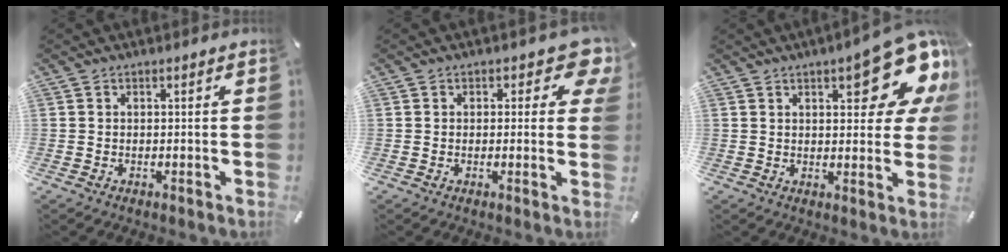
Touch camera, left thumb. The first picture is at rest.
{"total": 6.1, "force": [2.9, 3.4, 4.1], "torque": [-0.038, -0.012, 0.044]}
{"total": 16.2, "force": [8.2, 6.0, 12.6], "torque": [-0.150, -0.048, 0.127]}